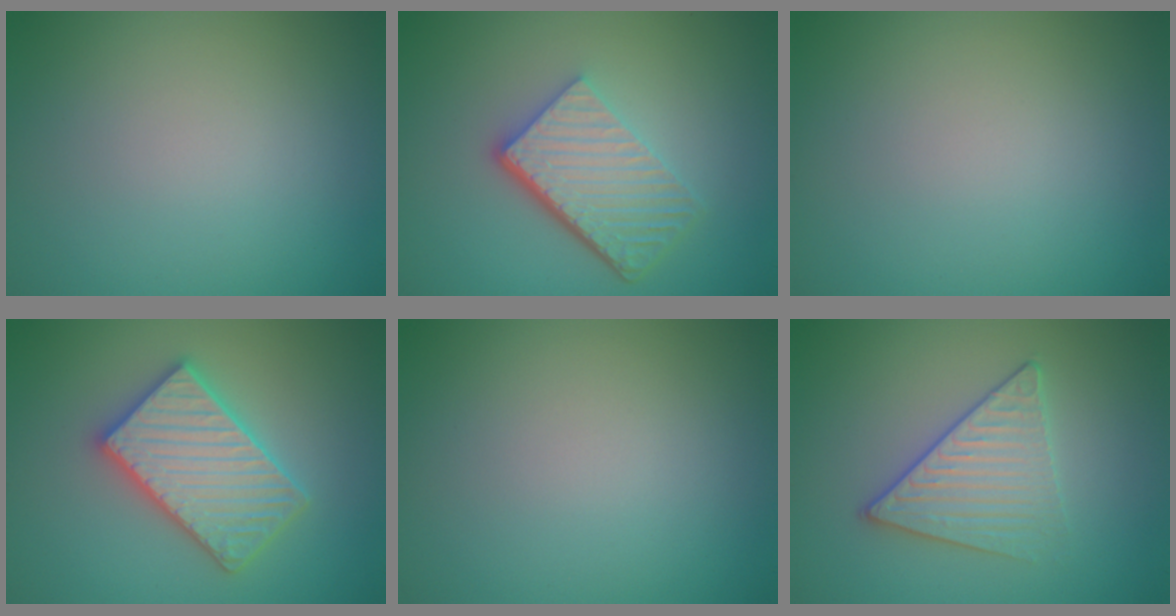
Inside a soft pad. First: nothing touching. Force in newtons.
{"total": 6.1, "press": 4.1, "slide": 4.5}
{"total": 0.0}
{"total": 5.5, "press": 5.5, "slide": 0.8}
{"total": 0.0}
{"total": 3.4, "press": 3.2, "slide": 1.1}